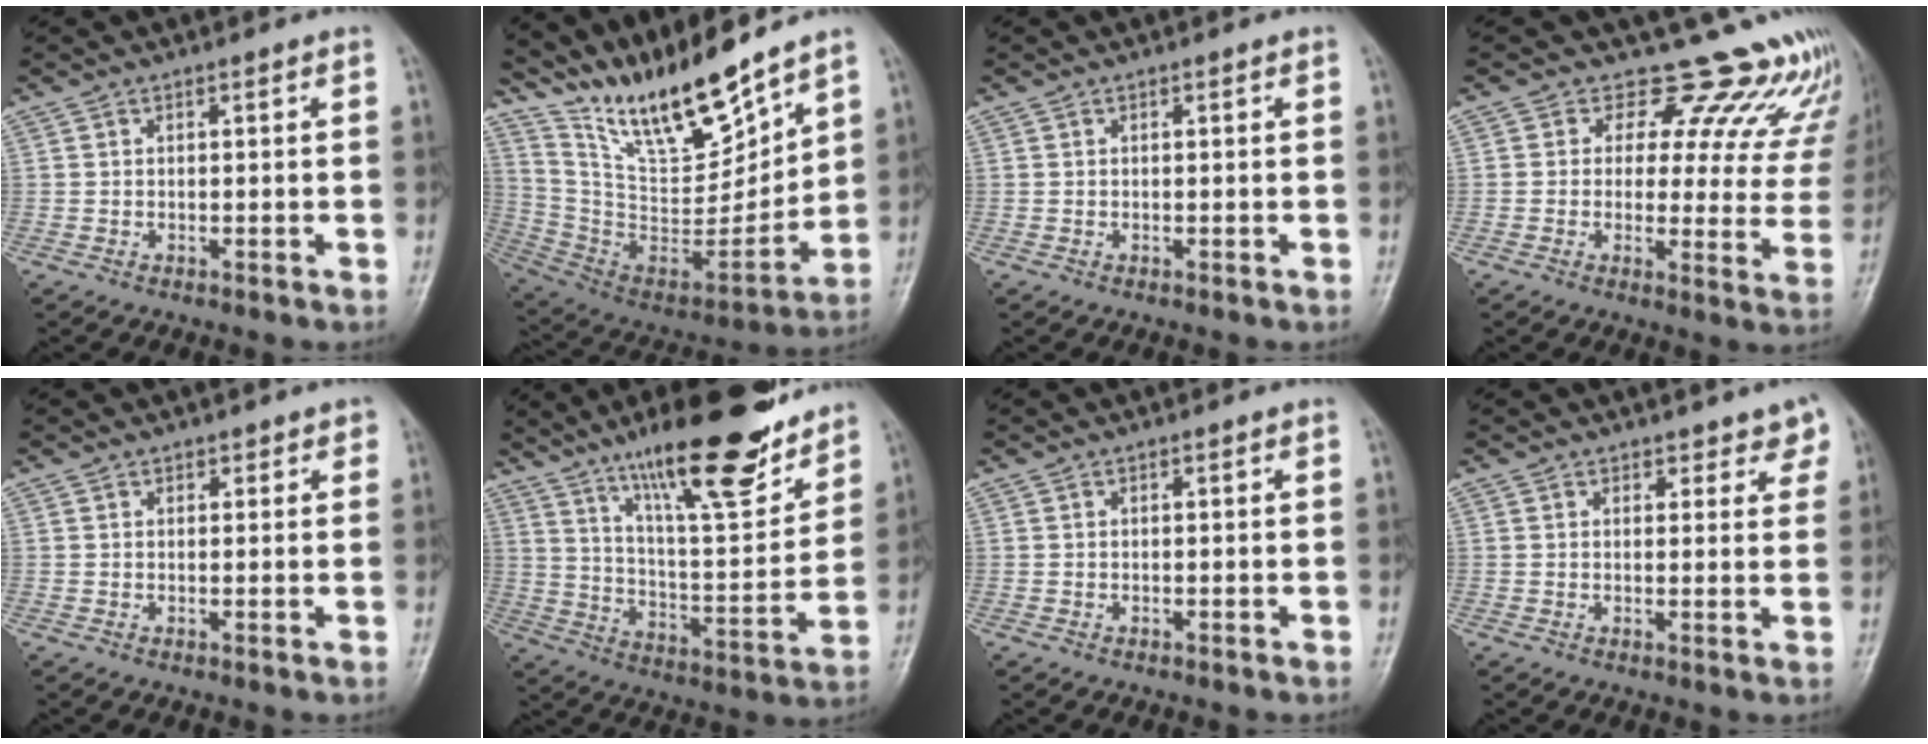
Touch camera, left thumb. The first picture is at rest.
{"total": 19.5, "force": [16.0, 4.6, 10.0], "torque": [-0.136, -0.097, 0.305]}
{"total": 0.0}
{"total": 16.5, "force": [14.6, 6.8, 3.8], "torque": [0.012, -0.107, 0.138]}
{"total": 1.5, "force": [1.1, 1.0, 0.3], "torque": [0.015, -0.005, 0.009]}
{"total": 22.3, "force": [15.6, 5.2, 15.0], "torque": [-0.205, -0.076, 0.256]}
{"total": 0.0}
{"total": 4.2, "force": [3.3, 2.2, 1.2], "torque": [0.026, -0.017, 0.037]}